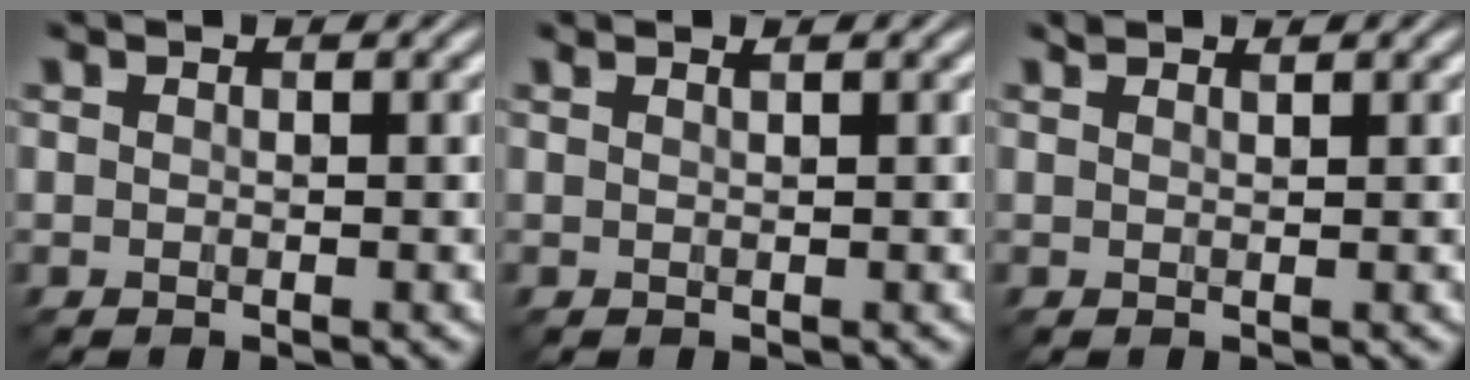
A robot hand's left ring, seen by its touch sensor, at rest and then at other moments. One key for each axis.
{"total": 0.8, "fx": 0.6, "fy": 0.2, "fz": 0.5, "tx": -0.005, "ty": -0.004, "tz": 0.004}
{"total": 0.7, "fx": 0.6, "fy": 0.0, "fz": 0.2, "tx": -0.002, "ty": -0.001, "tz": 0.009}